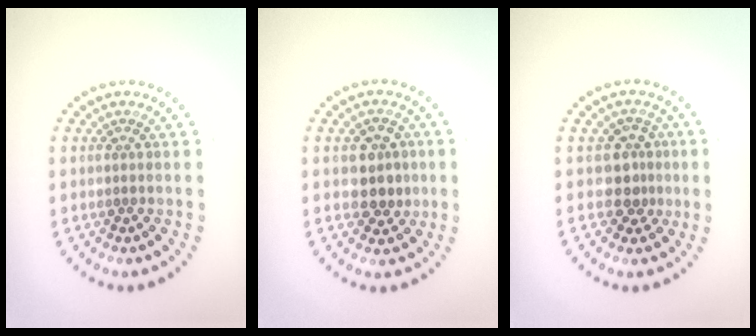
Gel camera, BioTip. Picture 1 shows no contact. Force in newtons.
{"total": 3.0, "press": 2.9, "slide": 0.8}
{"total": 2.7, "press": 2.2, "slide": 1.4}